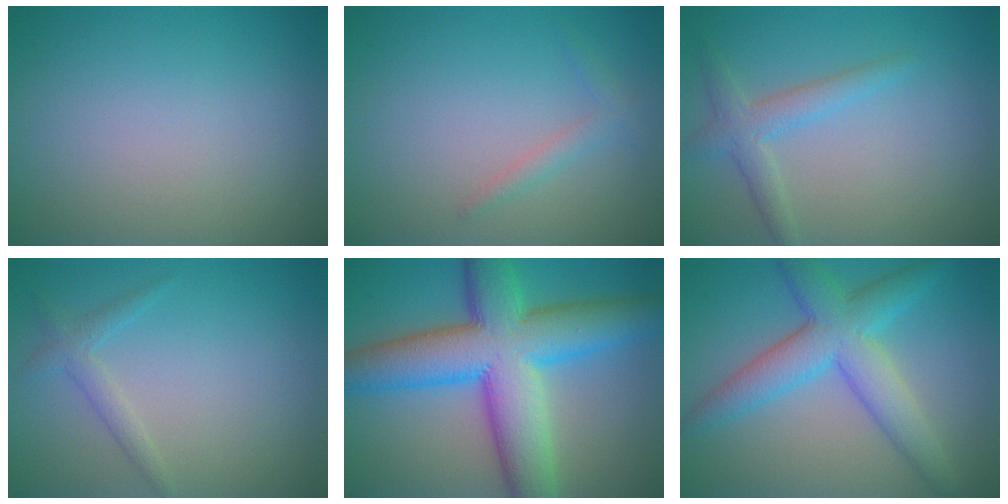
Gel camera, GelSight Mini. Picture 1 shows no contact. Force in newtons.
{"total": 1.3, "press": 1.3, "slide": 0.0}
{"total": 2.4, "press": 2.4, "slide": 0.1}
{"total": 1.6, "press": 1.6, "slide": 0.1}
{"total": 12.4, "press": 12.4, "slide": 0.0}
{"total": 6.1, "press": 6.1, "slide": 0.1}